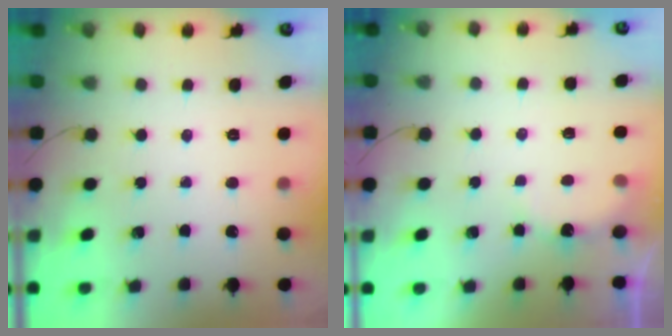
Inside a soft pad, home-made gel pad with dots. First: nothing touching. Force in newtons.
{"total": 5.8, "press": 5.7, "slide": 1.1}